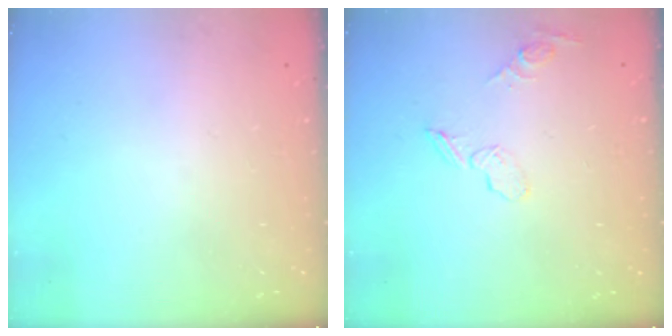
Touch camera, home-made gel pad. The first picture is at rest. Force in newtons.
{"total": 6.9, "press": 6.9, "slide": 0.9}